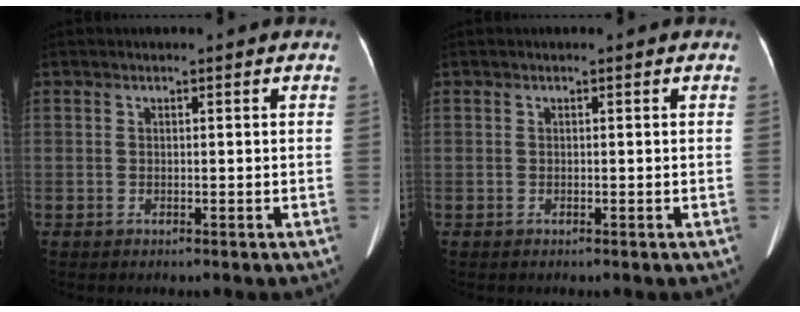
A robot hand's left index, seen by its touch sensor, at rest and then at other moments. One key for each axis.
{"total": 0.0}